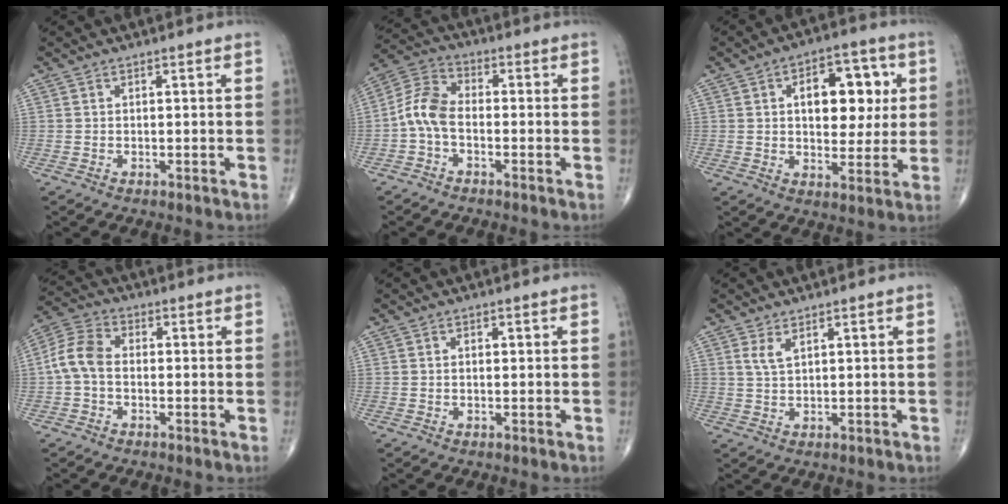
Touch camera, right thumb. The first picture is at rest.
{"total": 7.0, "force": [-1.7, 4.0, 5.5], "torque": [-0.113, 0.027, -0.048]}
{"total": 13.5, "force": [3.0, 7.9, 10.6], "torque": [-0.101, 0.002, 0.042]}
{"total": 6.9, "force": [-0.7, 4.6, 5.2], "torque": [-0.104, 0.021, -0.026]}
{"total": 0.9, "force": [0.3, 0.5, 0.7], "torque": [-0.011, 0.001, 0.004]}
{"total": 2.5, "force": [1.4, 0.9, 1.8], "torque": [-0.039, -0.004, 0.034]}